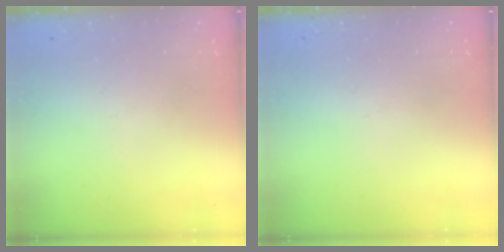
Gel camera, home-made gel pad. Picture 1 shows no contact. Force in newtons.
{"total": 0.0}